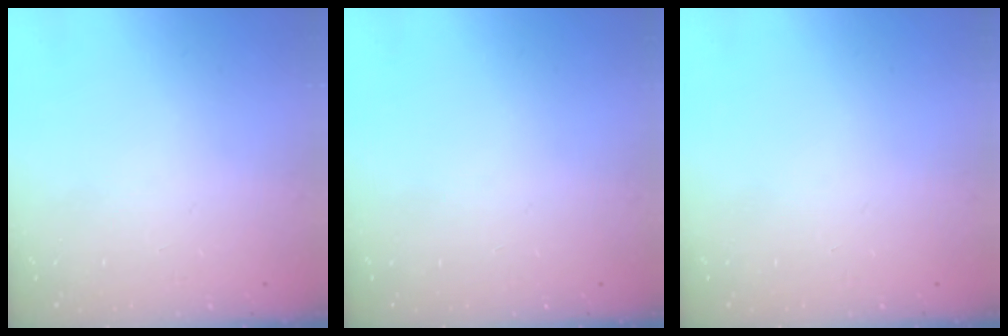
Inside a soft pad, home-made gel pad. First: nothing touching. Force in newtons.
{"total": 0.0}
{"total": 0.0}